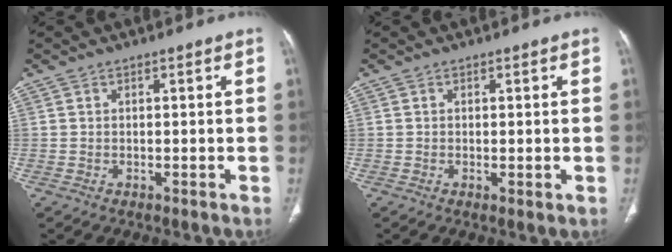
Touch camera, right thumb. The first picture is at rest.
{"total": 1.0, "force": [-0.2, 0.3, 1.0], "torque": [-0.022, -0.006, -0.001]}